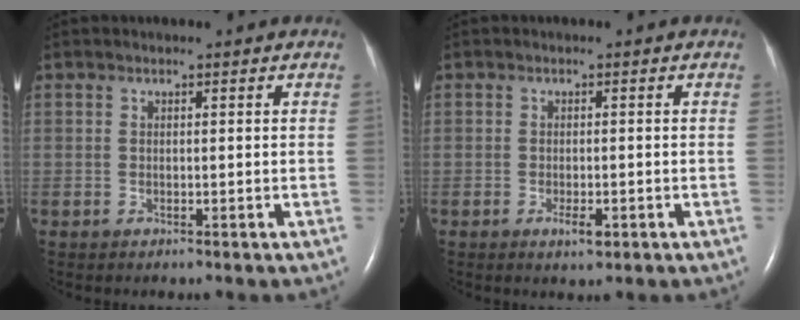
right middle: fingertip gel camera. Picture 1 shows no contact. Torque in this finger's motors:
{"motor_torque": [0.62, -0.36, 0.13, 0.07]}